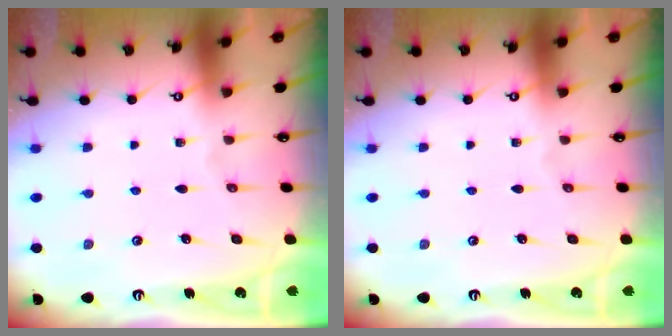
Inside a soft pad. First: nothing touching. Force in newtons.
{"total": 0.0}